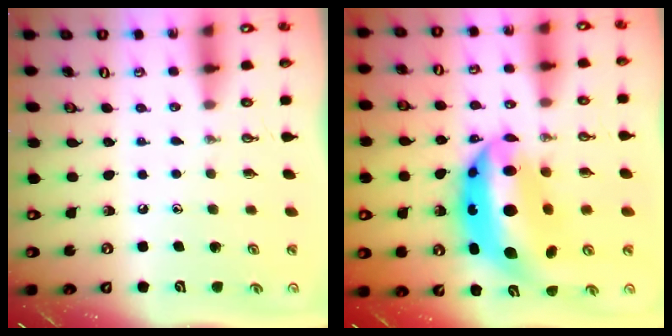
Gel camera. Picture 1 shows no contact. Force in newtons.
{"total": 18.4, "press": 18.3, "slide": 1.6}